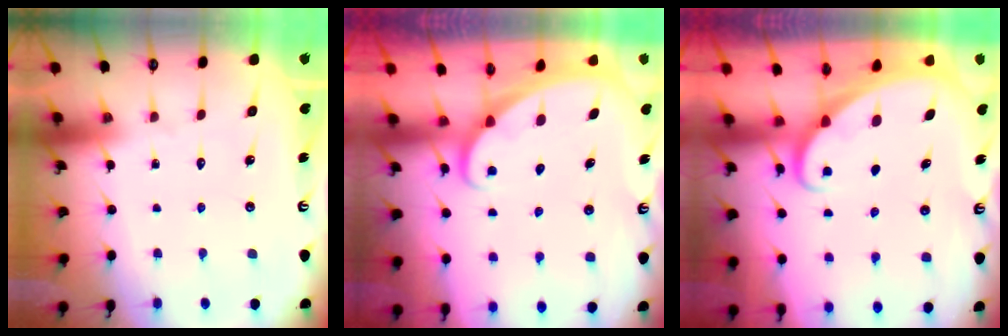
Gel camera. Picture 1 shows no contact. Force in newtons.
{"total": 1.3, "press": 1.3, "slide": 0.0}
{"total": 1.6, "press": 1.6, "slide": 0.1}